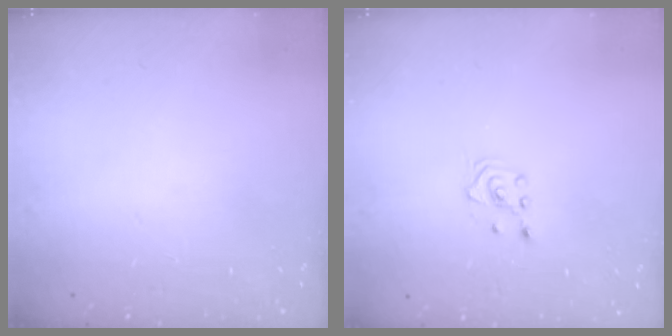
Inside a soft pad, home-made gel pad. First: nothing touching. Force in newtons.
{"total": 2.1, "press": 2.1, "slide": 0.1}